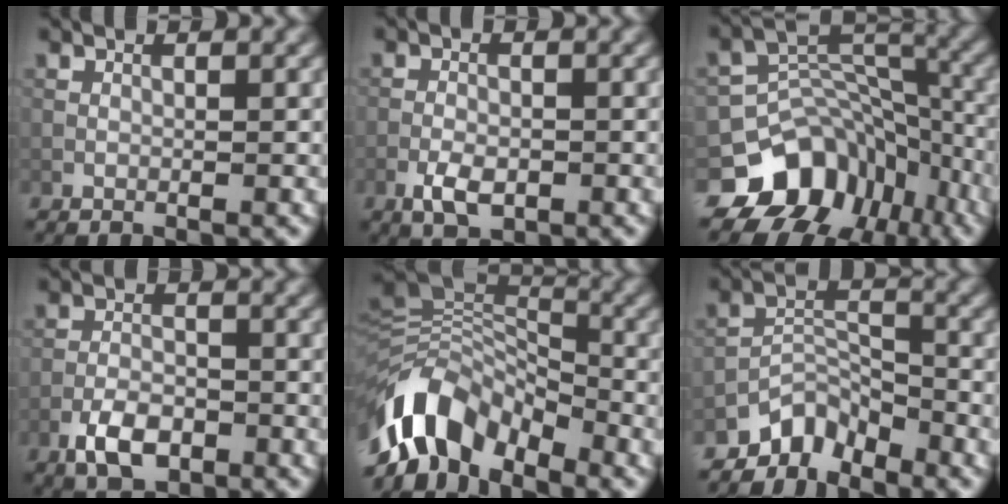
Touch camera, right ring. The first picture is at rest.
{"total": 2.9, "force": [-1.4, 1.5, 2.1], "torque": [-0.039, -0.002, -0.028]}
{"total": 10.1, "force": [-5.9, 7.3, 3.6], "torque": [-0.050, 0.010, -0.103]}
{"total": 4.0, "force": [-2.3, 2.1, 2.6], "torque": [-0.045, -0.001, -0.045]}
{"total": 9.4, "force": [-5.7, 5.3, 5.3], "torque": [-0.092, 0.004, -0.117]}
{"total": 4.1, "force": [-3.6, 1.7, 1.0], "torque": [-0.007, 0.006, -0.075]}